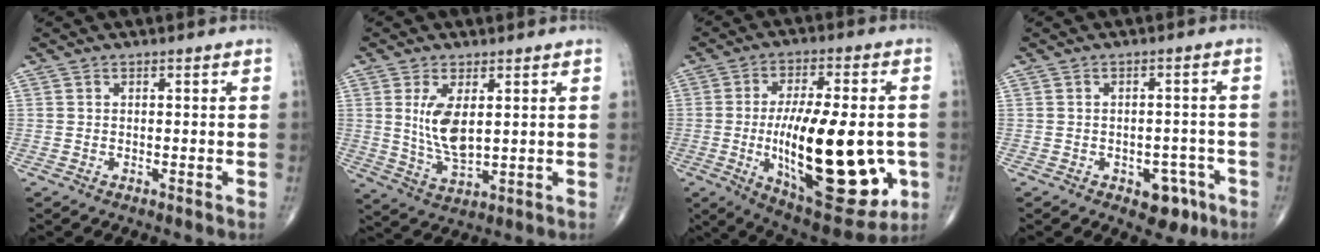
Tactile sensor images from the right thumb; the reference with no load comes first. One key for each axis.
{"total": 8.1, "fx": 1.8, "fy": 3.6, "fz": 7.1, "tx": -0.136, "ty": -0.021, "tz": 0.047}
{"total": 26.1, "fx": -4.5, "fy": 10.4, "fz": 23.5, "tx": -0.358, "ty": -0.020, "tz": -0.050}
{"total": 6.0, "fx": -3.0, "fy": 3.7, "fz": 3.6, "tx": -0.017, "ty": 0.020, "tz": -0.034}